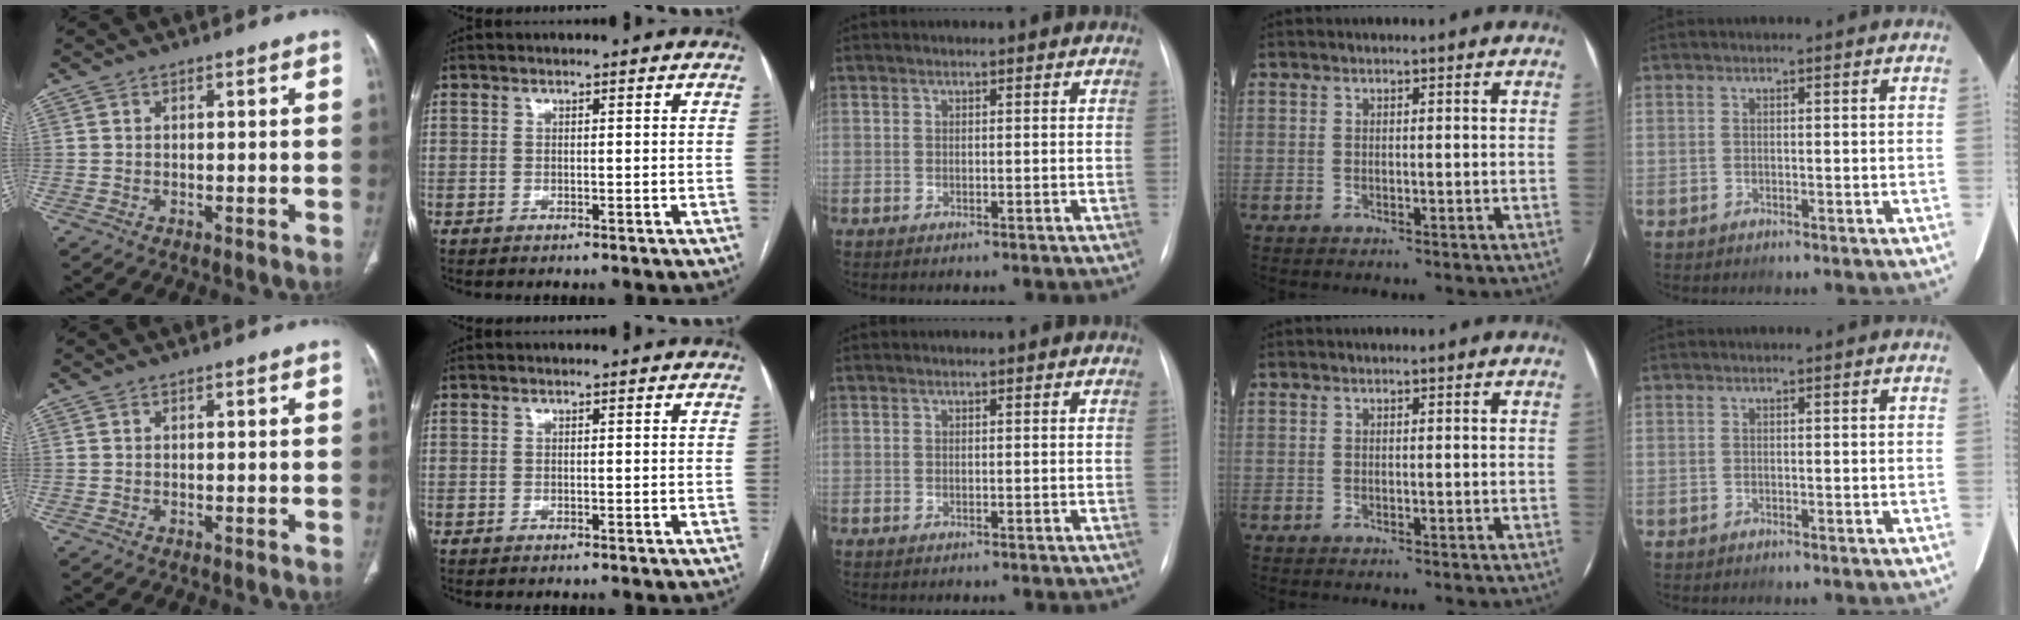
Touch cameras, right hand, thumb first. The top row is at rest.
{}